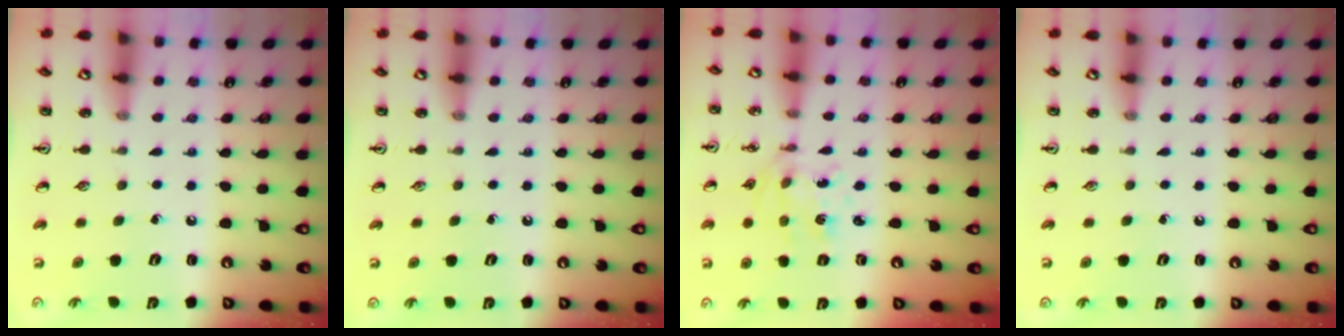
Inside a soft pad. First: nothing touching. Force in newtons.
{"total": 0.0}
{"total": 2.9, "press": 2.7, "slide": 1.0}
{"total": 0.0}